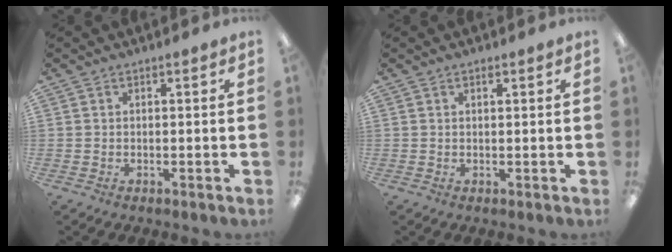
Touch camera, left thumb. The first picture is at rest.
{"total": 1.0, "force": [0.7, 0.4, 0.7], "torque": [-0.007, -0.001, 0.010]}